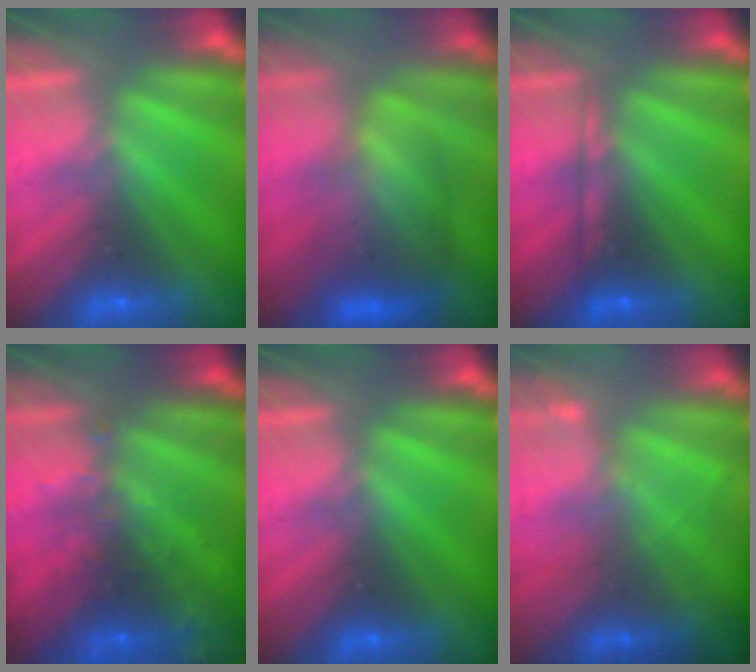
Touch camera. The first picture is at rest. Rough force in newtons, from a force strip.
{"total": 3.9}
{"total": 2.1}
{"total": 8.5}
{"total": 0.0}
{"total": 2.0}